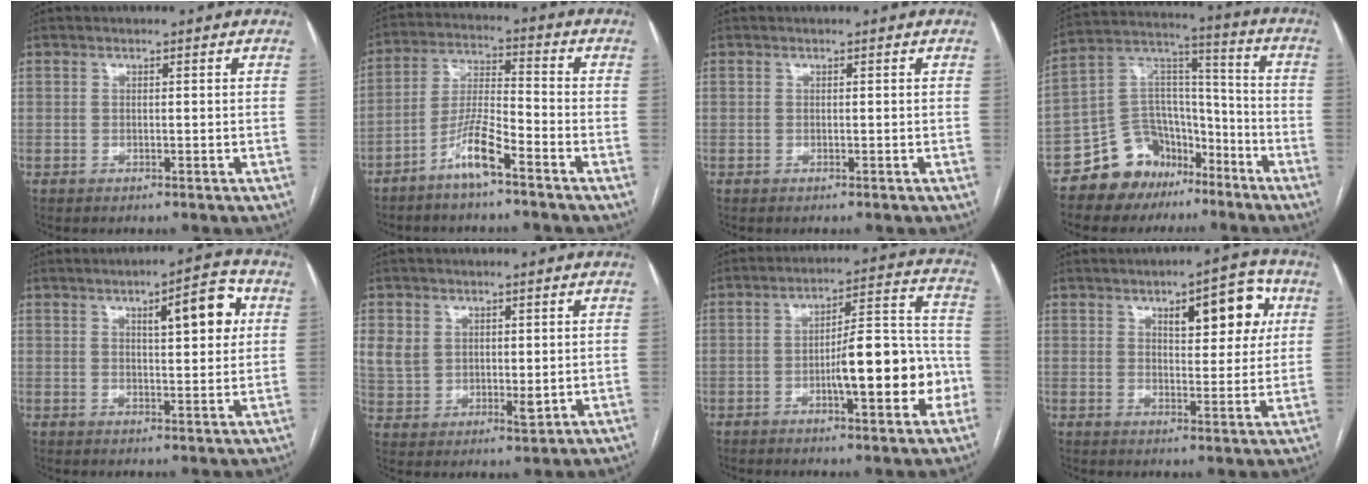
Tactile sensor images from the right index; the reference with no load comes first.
{"total": 7.4, "force": [-5.0, 0.7, 5.5], "torque": [-0.118, 0.000, -0.099]}
{"total": 0.0}
{"total": 13.3, "force": [-9.2, 9.0, 3.4], "torque": [-0.062, 0.083, -0.155]}
{"total": 8.0, "force": [2.8, 1.9, 7.2], "torque": [-0.101, 0.011, 0.037]}
{"total": 7.0, "force": [2.2, 5.2, 4.1], "torque": [-0.079, 0.002, 0.054]}
{"total": 11.1, "force": [-3.3, 2.6, 10.2], "torque": [-0.148, 0.028, -0.043]}
{"total": 9.6, "force": [4.1, 3.5, 8.0], "torque": [-0.103, 0.015, 0.056]}